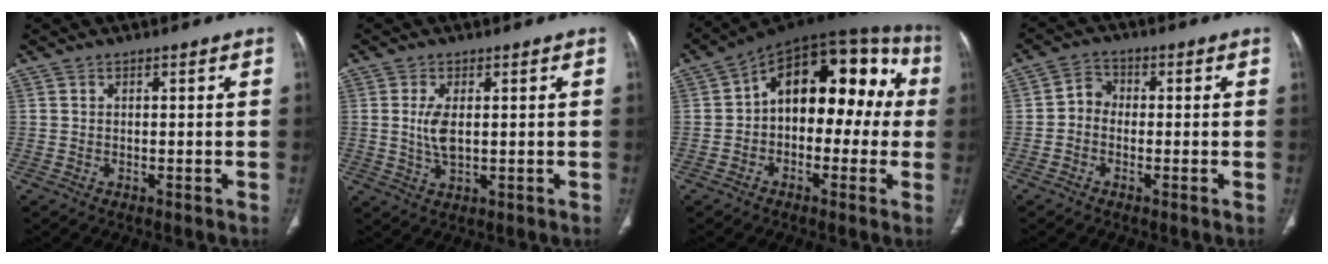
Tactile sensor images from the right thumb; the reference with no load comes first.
{"total": 4.6, "force": [0.4, 2.2, 4.1], "torque": [-0.090, -0.007, 0.013]}
{"total": 18.9, "force": [1.0, 11.4, 15.0], "torque": [-0.161, 0.056, -0.002]}
{"total": 3.8, "force": [-0.8, 3.2, 1.9], "torque": [-0.019, 0.014, -0.028]}